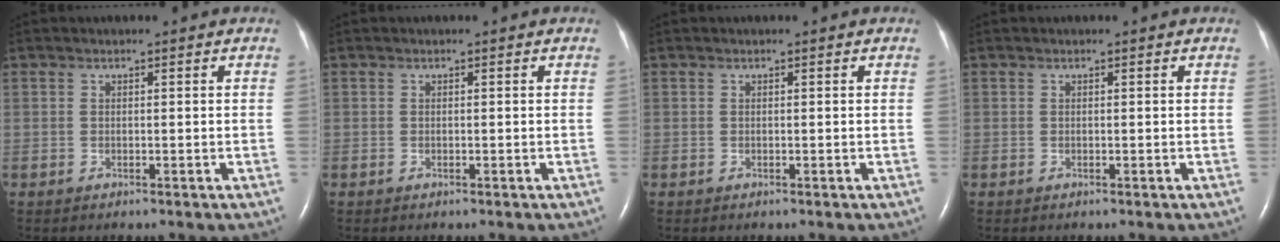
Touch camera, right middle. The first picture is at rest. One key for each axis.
{"total": 0.0}
{"total": 0.0}
{"total": 0.0}